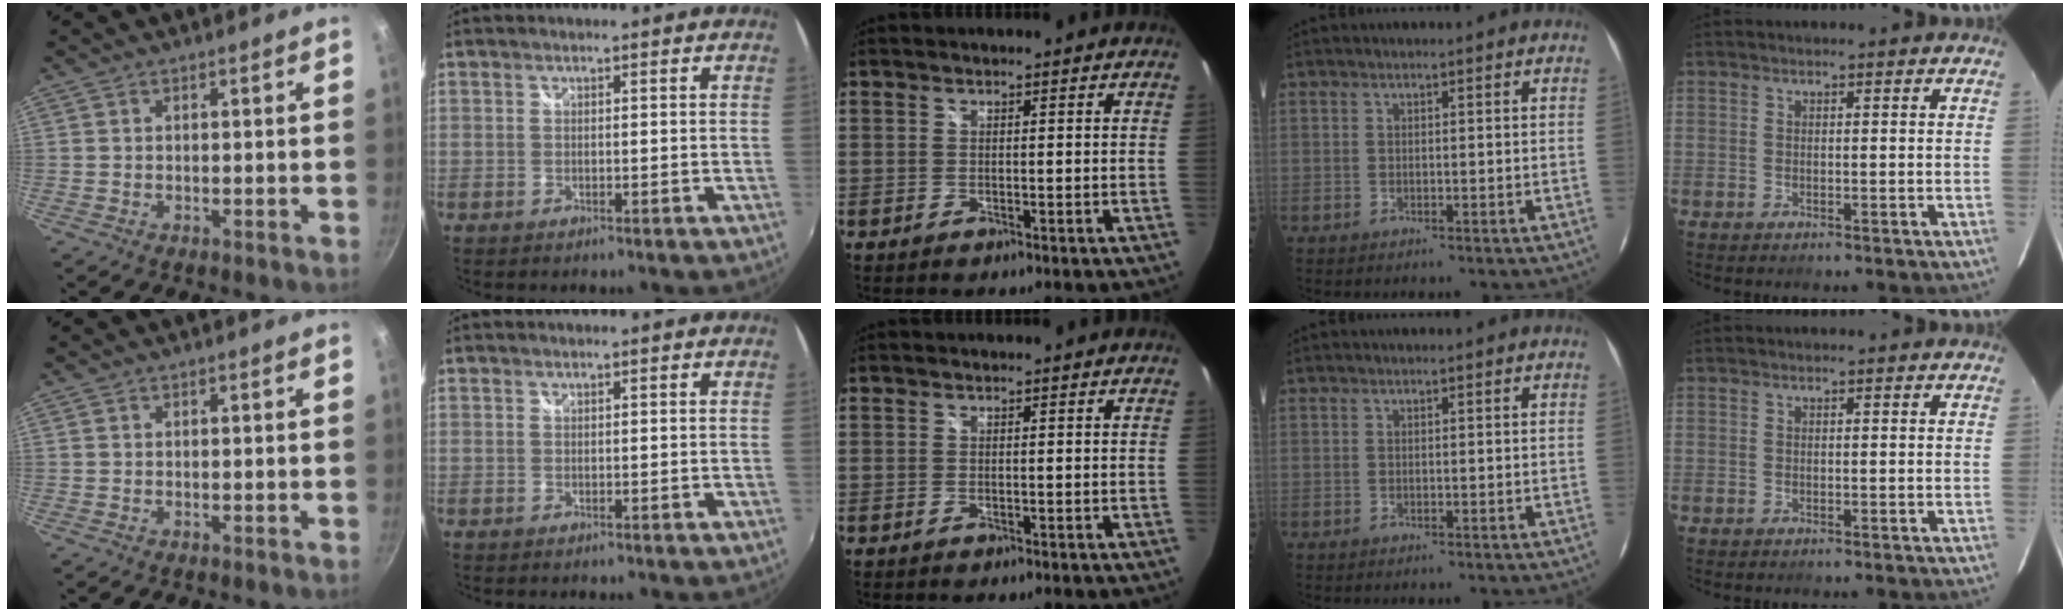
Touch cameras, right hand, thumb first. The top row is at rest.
{}